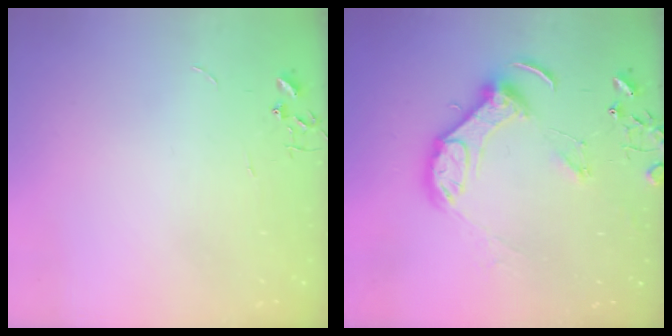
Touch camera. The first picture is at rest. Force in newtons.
{"total": 13.7, "press": 13.6, "slide": 1.7}